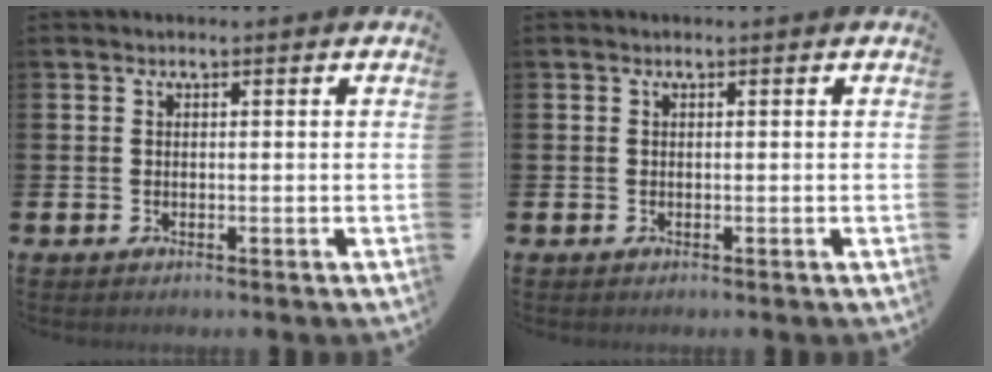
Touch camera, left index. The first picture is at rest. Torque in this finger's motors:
{"motor_torque": [0.00, 0.00, 0.00, -0.01]}